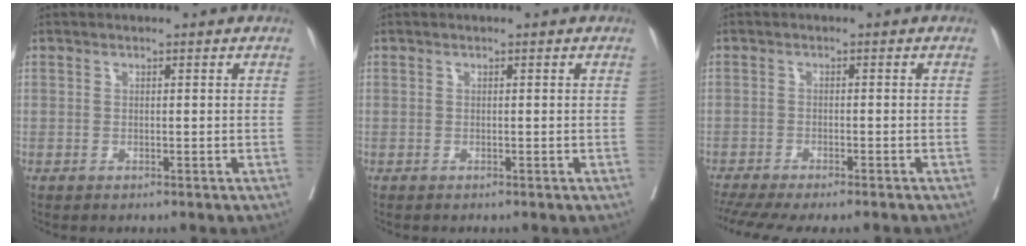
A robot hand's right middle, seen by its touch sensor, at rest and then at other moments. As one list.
[{"total": 0.0}, {"total": 11.4, "force": [-9.7, 1.8, 5.8], "torque": [-0.094, -0.012, -0.140]}]